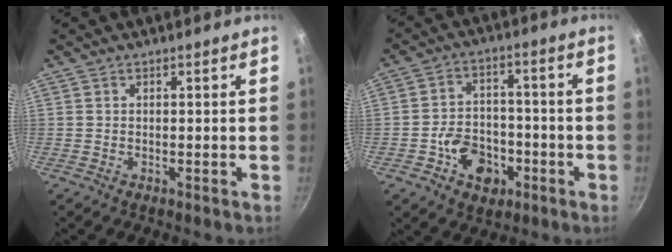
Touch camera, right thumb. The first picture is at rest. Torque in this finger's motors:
{"motor_torque": [1.03, 1.11, 0.95, -0.73, 0.27]}